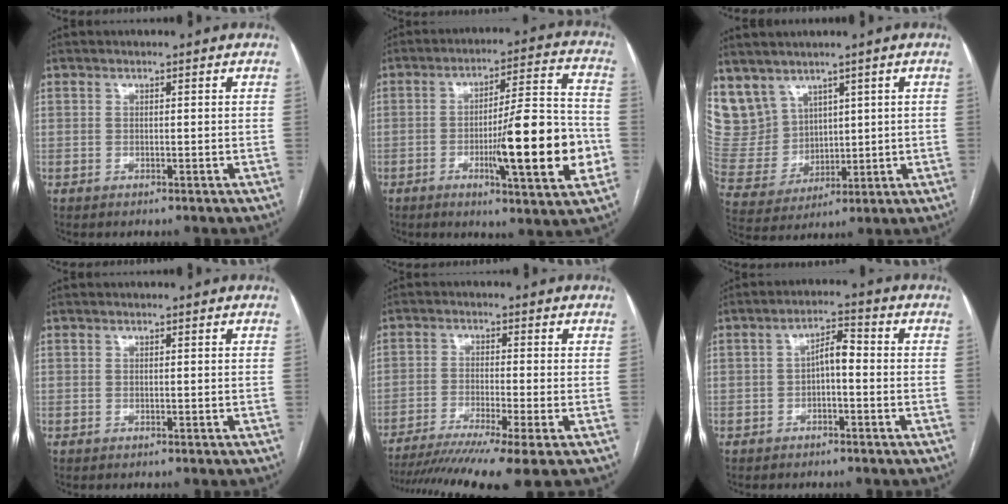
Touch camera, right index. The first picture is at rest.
{"total": 17.1, "force": [-4.2, 1.7, 16.5], "torque": [-0.246, -0.002, -0.061]}
{"total": 10.5, "force": [6.8, 7.7, 2.0], "torque": [-0.065, 0.031, 0.167]}
{"total": 0.0}
{"total": 13.3, "force": [-10.0, -0.9, 8.7], "torque": [-0.142, -0.031, -0.161]}
{"total": 3.9, "force": [-0.6, 1.4, 3.6], "torque": [-0.060, 0.018, -0.010]}